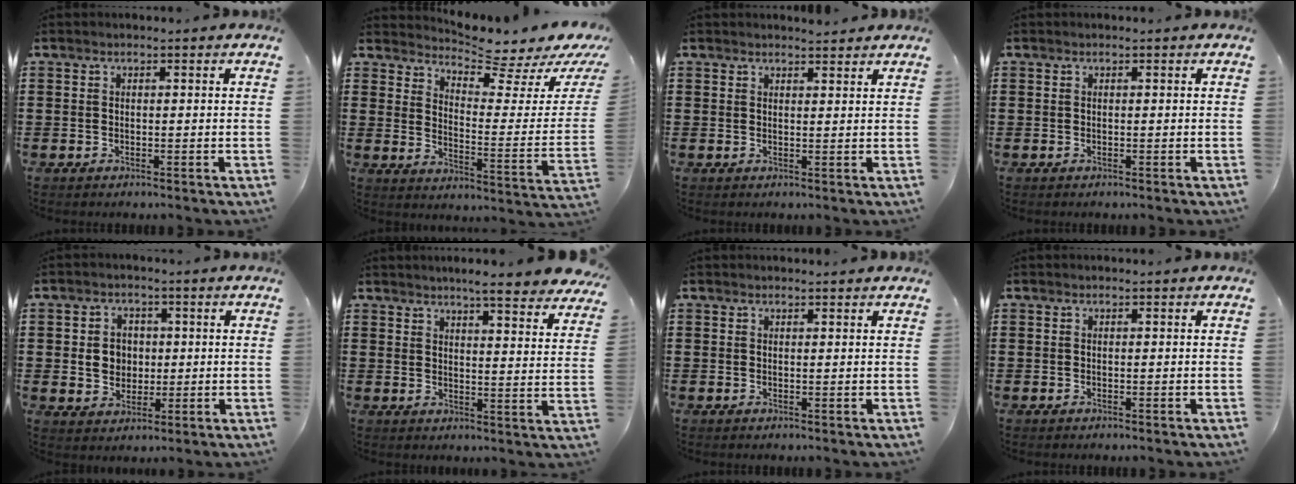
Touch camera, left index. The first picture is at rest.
{"total": 5.2, "force": [4.9, 0.0, 1.7], "torque": [-0.039, -0.058, 0.075]}
{"total": 1.9, "force": [1.9, 0.2, 0.3], "torque": [-0.010, 0.002, 0.037]}
{"total": 0.0}
{"total": 4.4, "force": [0.3, 3.8, 2.2], "torque": [-0.048, 0.008, 0.000]}
{"total": 5.6, "force": [5.1, -0.4, 2.3], "torque": [-0.054, -0.027, 0.085]}
{"total": 0.7, "force": [0.6, 0.0, 0.2], "torque": [-0.005, -0.002, 0.014]}
{"total": 0.0}